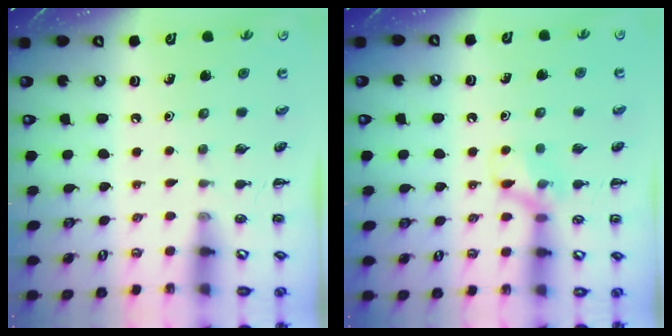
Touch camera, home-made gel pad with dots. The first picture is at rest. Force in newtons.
{"total": 9.5, "press": 9.4, "slide": 1.5}